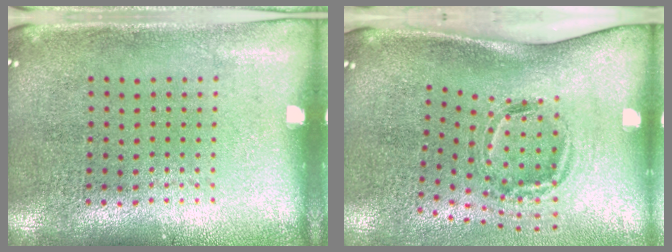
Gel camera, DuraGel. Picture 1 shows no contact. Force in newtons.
{"total": 1.9, "press": 1.2, "slide": 1.5}